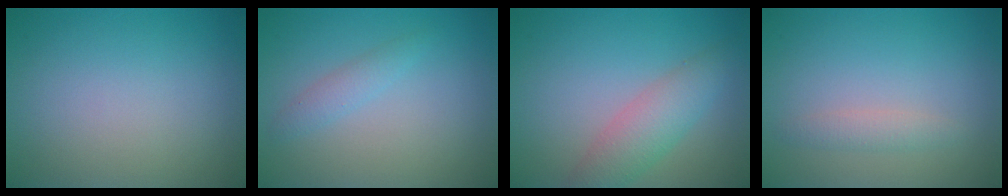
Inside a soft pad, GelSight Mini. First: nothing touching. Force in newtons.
{"total": 1.4, "press": 1.4, "slide": 0.0}
{"total": 3.8, "press": 3.8, "slide": 0.1}
{"total": 1.4, "press": 1.4, "slide": 0.1}